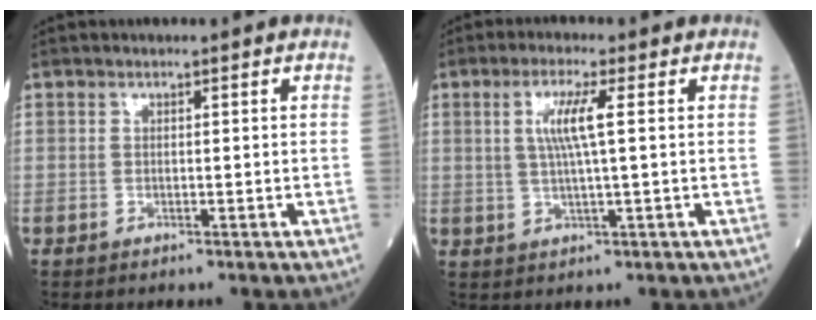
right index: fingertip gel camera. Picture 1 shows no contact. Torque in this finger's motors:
{"motor_torque": [0.41, -0.13, 0.46, 0.14]}